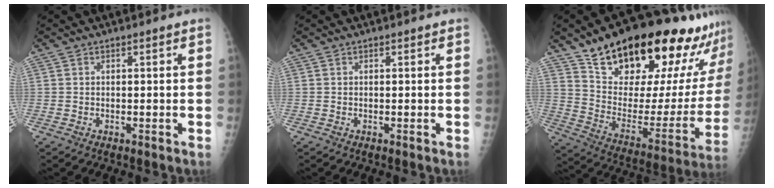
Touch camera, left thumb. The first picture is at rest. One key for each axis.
{"total": 0.0}
{"total": 31.2, "fx": 23.2, "fy": 10.5, "fz": 18.0, "tx": -0.242, "ty": -0.095, "tz": 0.340}